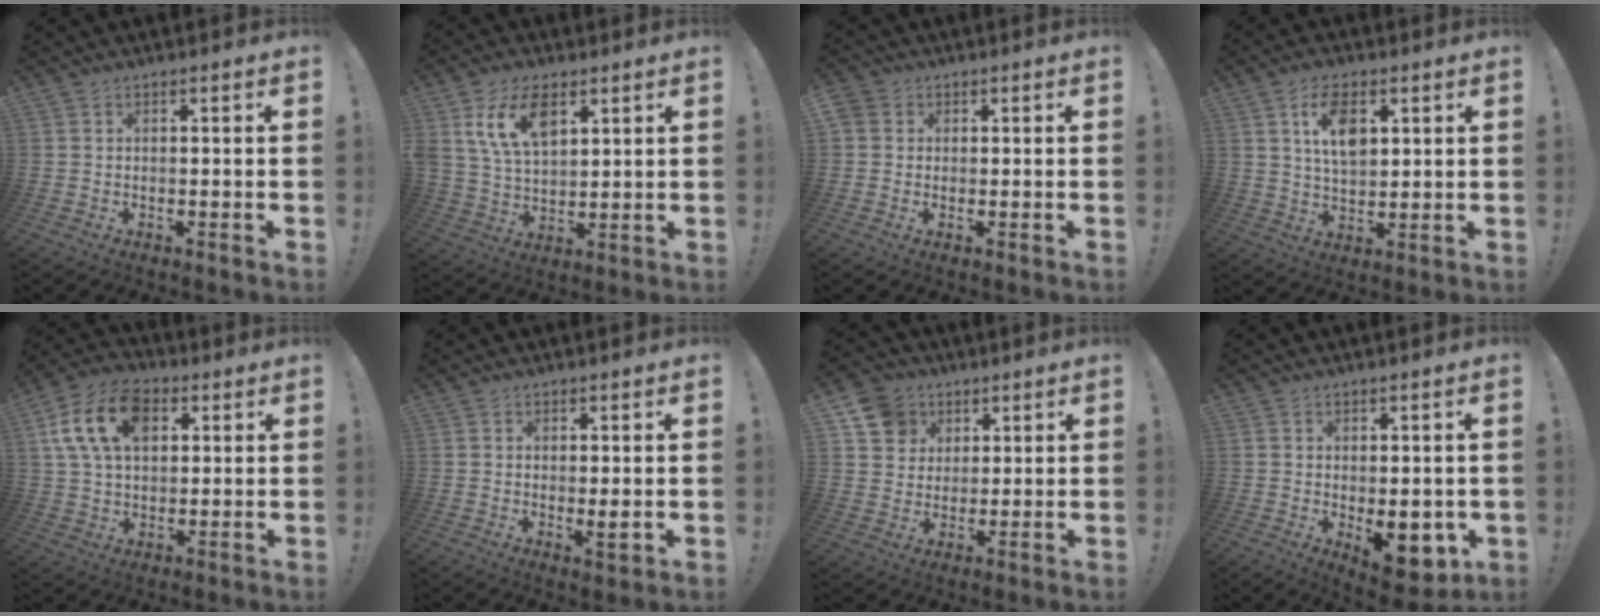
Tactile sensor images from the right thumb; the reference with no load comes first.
{"total": 12.8, "force": [6.3, 7.4, 8.4], "torque": [-0.168, -0.012, 0.117]}
{"total": 3.2, "force": [0.8, 2.8, 1.2], "torque": [-0.017, 0.000, 0.016]}
{"total": 10.1, "force": [3.7, 5.7, 7.4], "torque": [-0.121, 0.003, 0.068]}
{"total": 16.4, "force": [5.6, 10.8, 11.0], "torque": [-0.197, -0.003, 0.106]}
{"total": 3.0, "force": [0.4, 0.7, 2.9], "torque": [-0.031, -0.010, 0.004]}
{"total": 10.0, "force": [4.8, 8.4, 2.7], "torque": [-0.038, -0.025, 0.098]}
{"total": 9.6, "force": [-2.2, 5.4, 7.6], "torque": [-0.084, 0.007, -0.025]}